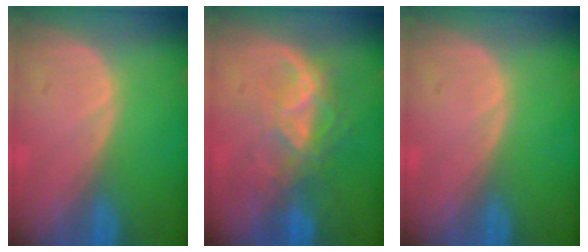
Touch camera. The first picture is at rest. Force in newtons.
{"total": 6.8, "press": 6.2, "slide": 2.8}
{"total": 0.0}